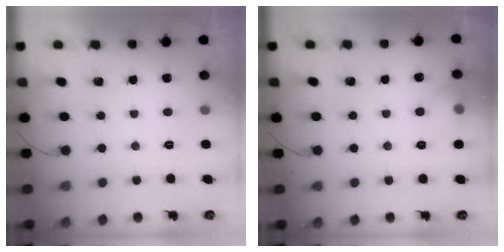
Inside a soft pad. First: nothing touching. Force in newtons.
{"total": 6.3, "press": 6.0, "slide": 1.9}